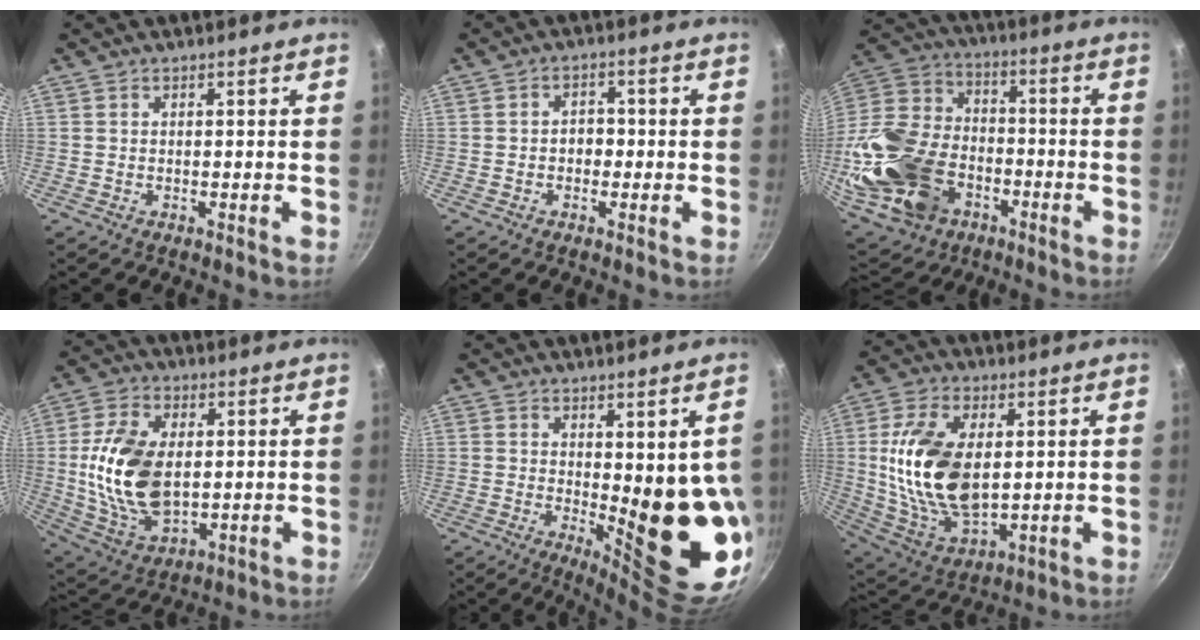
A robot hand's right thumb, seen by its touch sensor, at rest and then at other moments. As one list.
[{"total": 3.4, "force": [-0.5, 2.6, 2.1], "torque": [-0.010, 0.013, -0.010]}, {"total": 25.5, "force": [-7.8, 18.0, 16.3], "torque": [-0.326, 0.039, -0.132]}, {"total": 17.0, "force": [1.0, 10.4, 13.4], "torque": [-0.242, -0.005, 0.026]}, {"total": 15.7, "force": [0.2, 5.1, 14.8], "torque": [-0.154, -0.040, 0.018]}, {"total": 19.5, "force": [2.2, 11.1, 15.8], "torque": [-0.290, -0.010, 0.052]}]